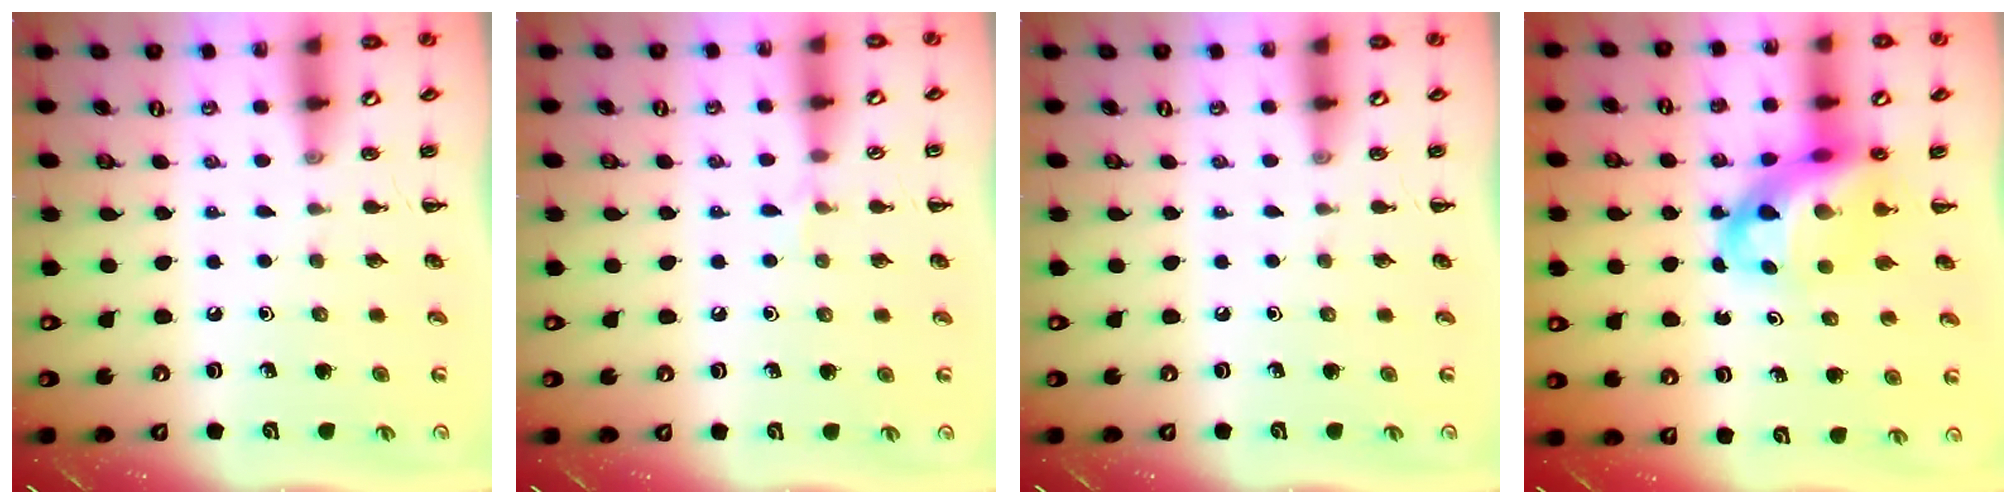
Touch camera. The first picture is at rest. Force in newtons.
{"total": 4.0, "press": 3.7, "slide": 1.3}
{"total": 0.0}
{"total": 11.9, "press": 11.5, "slide": 3.1}